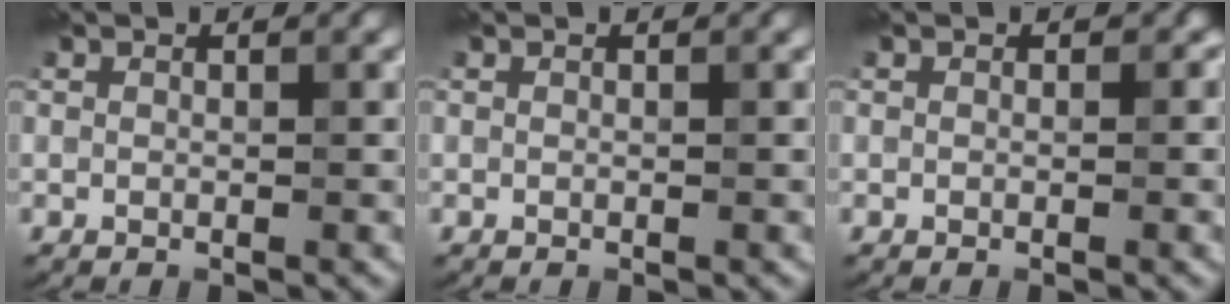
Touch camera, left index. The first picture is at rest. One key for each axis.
{"total": 0.0}
{"total": 0.9, "fx": -0.1, "fy": 0.8, "fz": 0.5, "tx": -0.001, "ty": -0.004, "tz": -0.004}